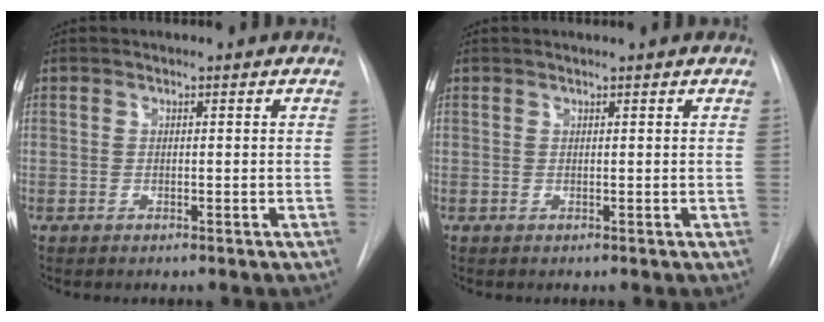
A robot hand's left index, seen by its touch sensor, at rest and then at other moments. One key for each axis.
{"total": 1.6, "fx": 1.5, "fy": -0.1, "fz": 0.7, "tx": -0.010, "ty": 0.014, "tz": 0.021}